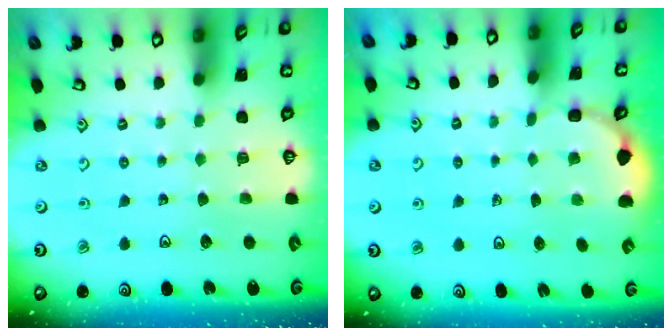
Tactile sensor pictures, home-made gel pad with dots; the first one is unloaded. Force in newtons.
{"total": 1.6, "press": 1.2, "slide": 1.0}